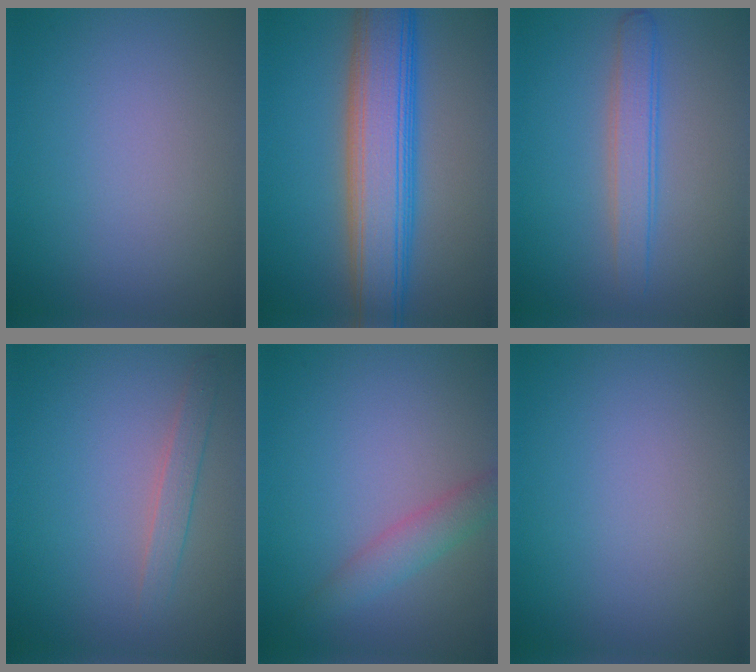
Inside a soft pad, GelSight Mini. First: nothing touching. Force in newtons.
{"total": 8.8, "press": 8.8, "slide": 0.2}
{"total": 2.7, "press": 2.7, "slide": 0.1}
{"total": 1.6, "press": 1.6, "slide": 0.0}
{"total": 2.3, "press": 2.3, "slide": 0.0}
{"total": 0.0}